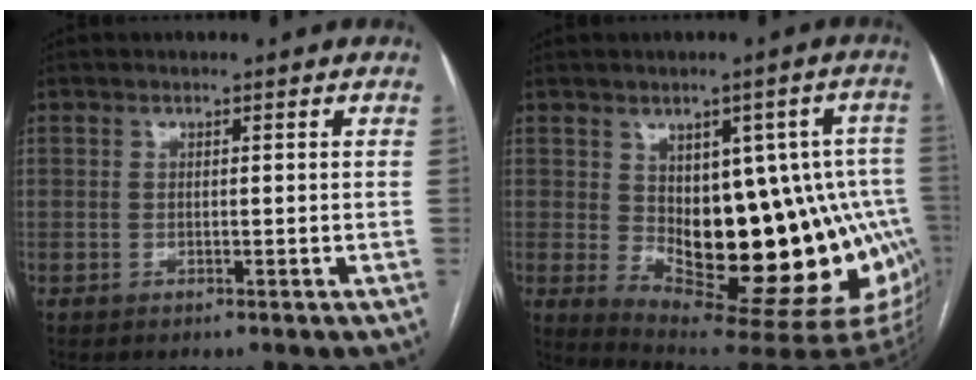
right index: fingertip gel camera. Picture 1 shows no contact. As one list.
[{"total": 21.6, "force": [-2.3, 7.9, 20.0], "torque": [-0.192, 0.021, -0.005]}]